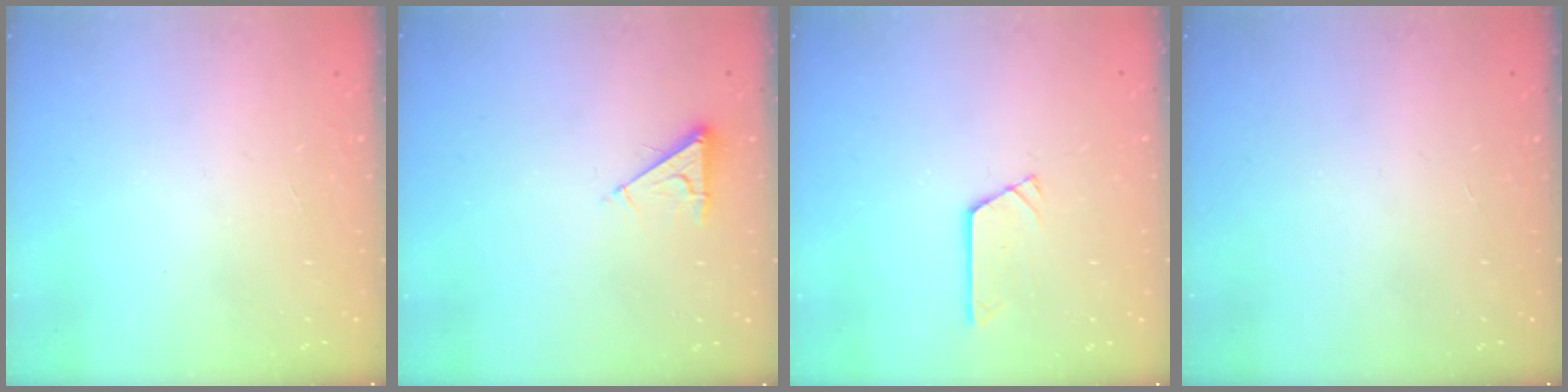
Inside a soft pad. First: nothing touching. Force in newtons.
{"total": 4.5, "press": 4.5, "slide": 0.7}
{"total": 2.4, "press": 2.4, "slide": 0.1}
{"total": 0.0}